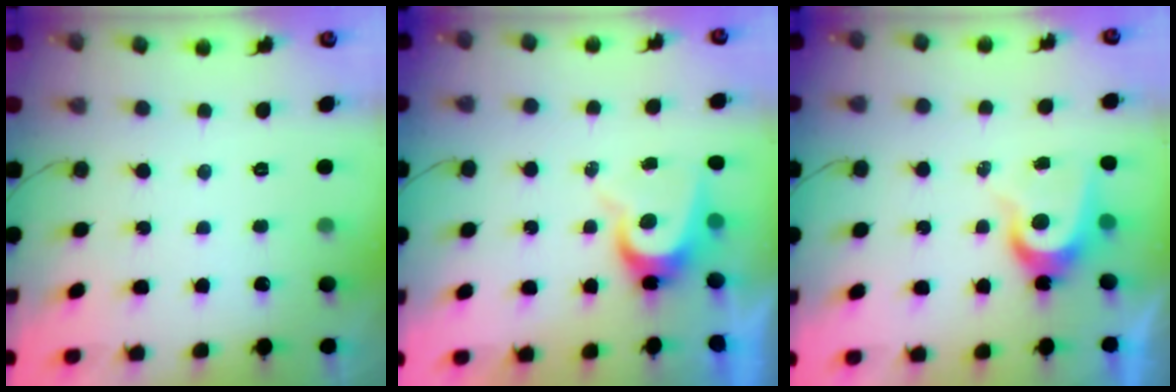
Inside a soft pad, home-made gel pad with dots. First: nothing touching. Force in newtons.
{"total": 7.1, "press": 7.1, "slide": 0.1}
{"total": 7.0, "press": 7.0, "slide": 0.2}